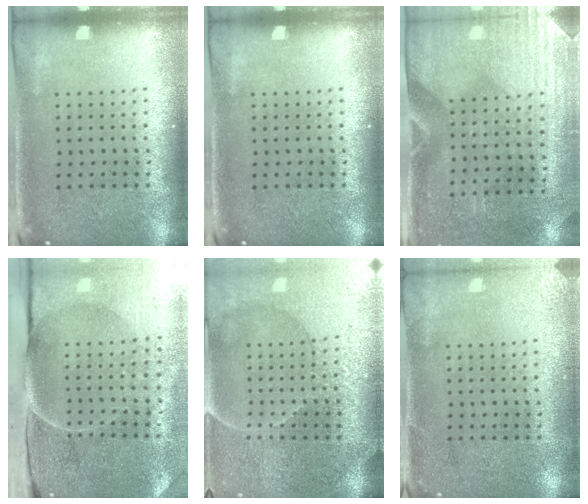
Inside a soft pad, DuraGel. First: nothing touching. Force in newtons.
{"total": 0.0}
{"total": 3.0, "press": 2.6, "slide": 1.5}
{"total": 5.0, "press": 3.9, "slide": 3.1}
{"total": 3.7, "press": 3.5, "slide": 1.2}
{"total": 2.4, "press": 2.4, "slide": 0.3}